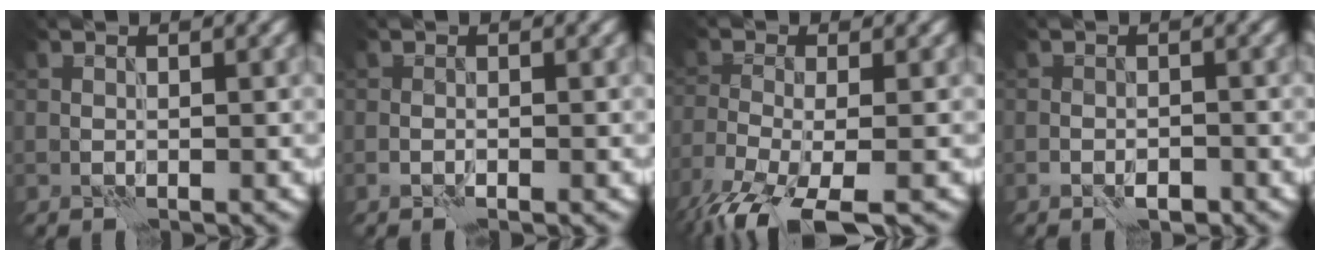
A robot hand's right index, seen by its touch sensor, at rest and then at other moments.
{"total": 0.7, "force": [-0.3, 0.2, 0.5], "torque": [-0.011, 0.001, -0.007]}
{"total": 8.3, "force": [-5.6, 2.6, 5.6], "torque": [-0.122, -0.024, -0.107]}
{"total": 1.8, "force": [-1.2, 0.9, 1.1], "torque": [-0.016, 0.001, -0.020]}